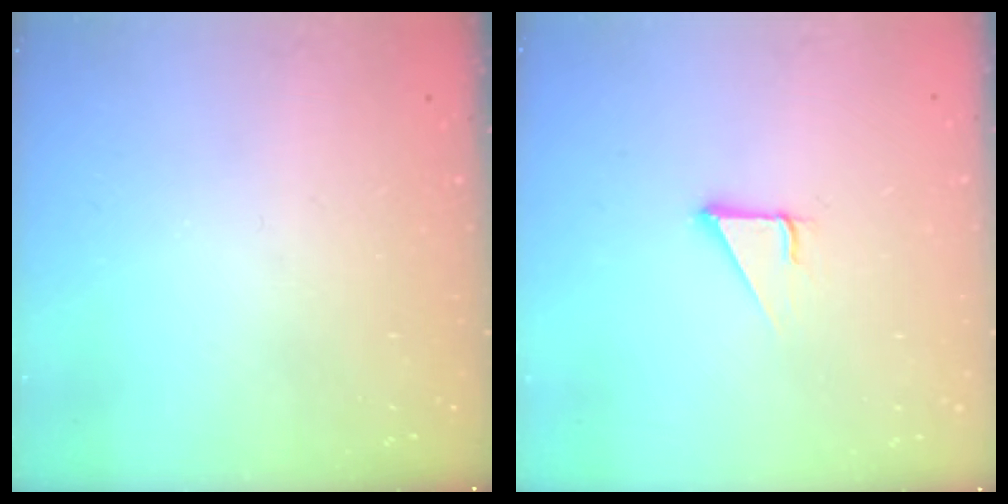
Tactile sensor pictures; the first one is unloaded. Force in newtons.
{"total": 2.8, "press": 2.8, "slide": 0.1}